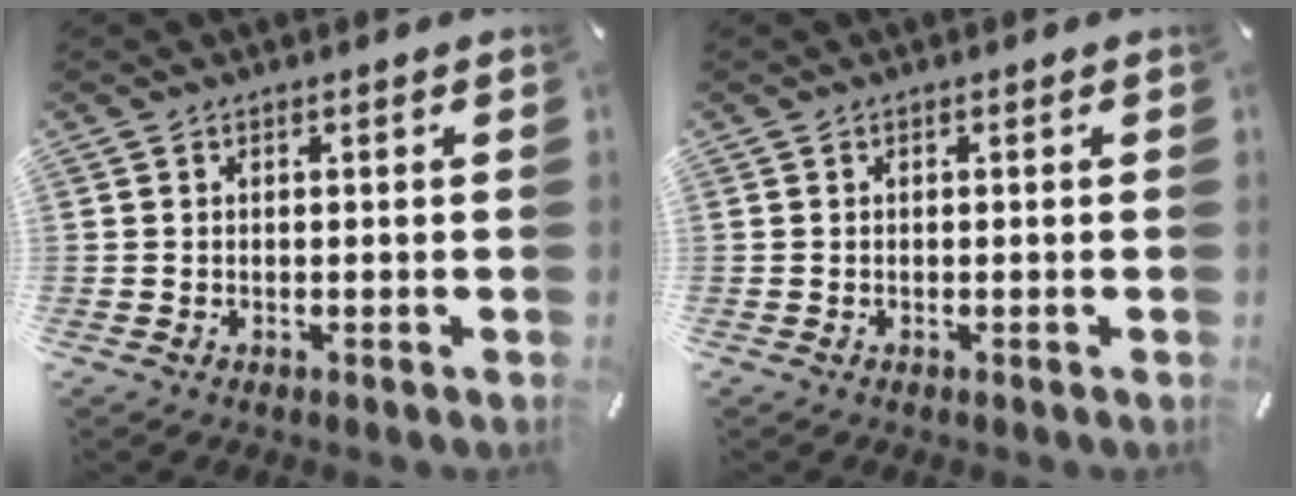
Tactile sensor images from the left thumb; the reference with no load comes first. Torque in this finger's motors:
{"motor_torque": [0.00, 0.00, 0.00, -0.01, 0.00]}